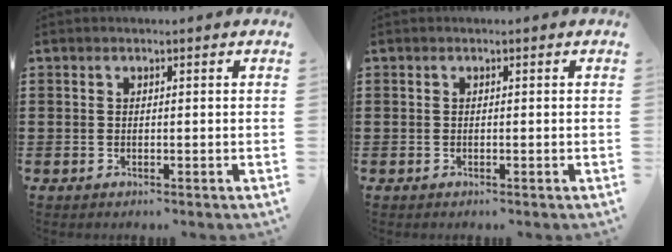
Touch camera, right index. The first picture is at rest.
{"total": 0.0}